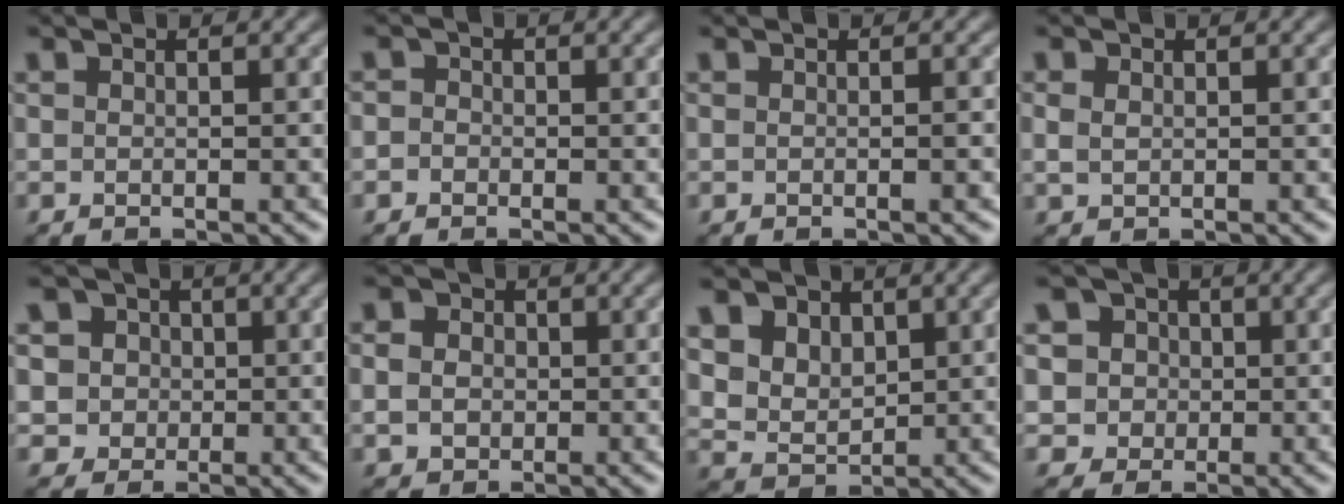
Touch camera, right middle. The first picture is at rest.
{"total": 1.3, "force": [-0.3, 1.2, 0.5], "torque": [-0.002, 0.003, -0.013]}
{"total": 0.7, "force": [-0.3, -0.1, 0.6], "torque": [-0.010, 0.000, -0.006]}
{"total": 0.8, "force": [0.4, 0.6, 0.4], "torque": [-0.012, 0.002, 0.010]}
{"total": 6.4, "force": [2.8, 5.4, 2.2], "torque": [-0.041, 0.022, 0.028]}
{"total": 4.7, "force": [1.2, 4.0, 2.2], "torque": [-0.043, 0.023, -0.003]}
{"total": 6.0, "force": [3.3, 4.4, 2.5], "torque": [-0.071, 0.004, 0.058]}
{"total": 7.2, "force": [3.1, 6.0, 2.4], "torque": [-0.045, 0.026, 0.029]}